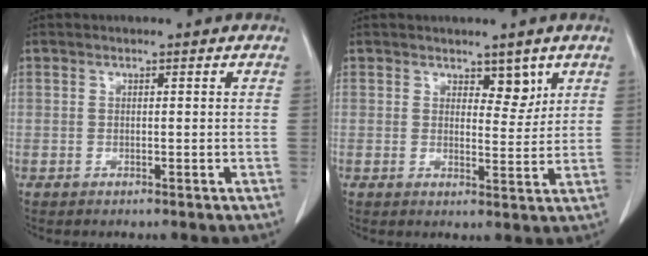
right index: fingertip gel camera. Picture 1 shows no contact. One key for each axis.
{"total": 3.4, "fx": 2.1, "fy": 1.7, "fz": 2.1, "tx": -0.019, "ty": -0.006, "tz": 0.031}